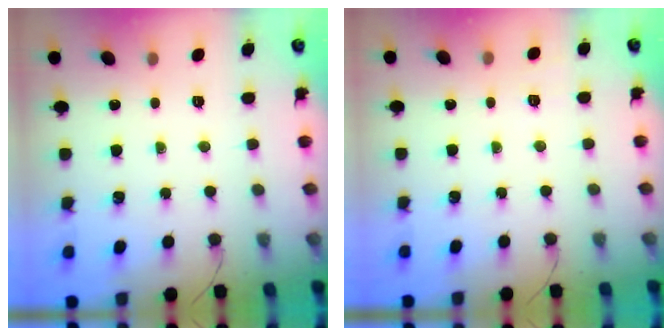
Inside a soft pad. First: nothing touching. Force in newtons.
{"total": 6.1, "press": 5.8, "slide": 1.8}